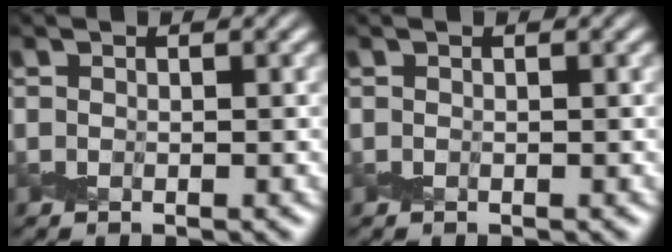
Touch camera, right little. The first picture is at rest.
{"total": 0.0}